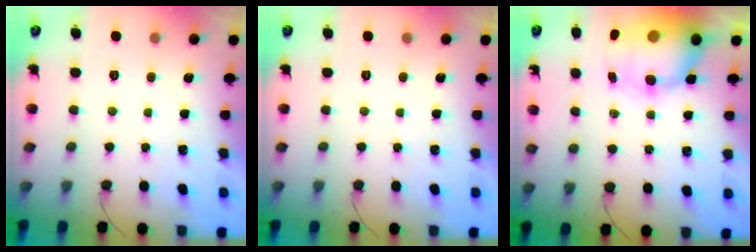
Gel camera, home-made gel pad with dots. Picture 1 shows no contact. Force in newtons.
{"total": 0.0}
{"total": 13.0, "press": 11.4, "slide": 6.4}